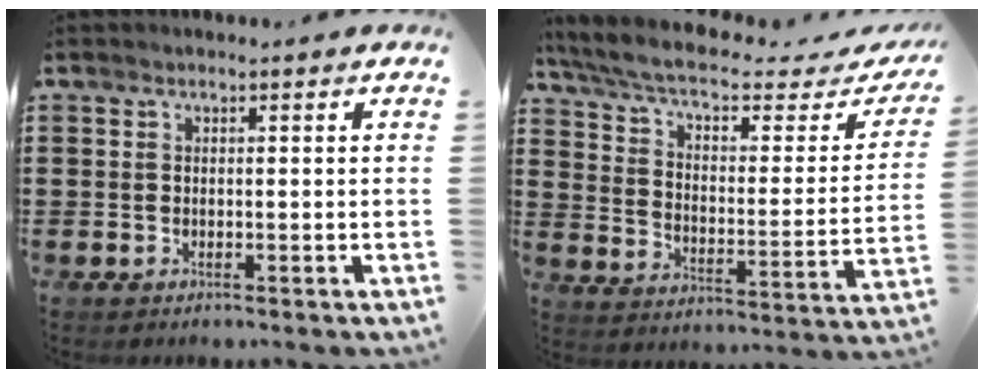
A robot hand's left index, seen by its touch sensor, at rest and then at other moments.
{"total": 6.8, "force": [5.2, 1.3, 4.3], "torque": [-0.105, -0.034, 0.086]}